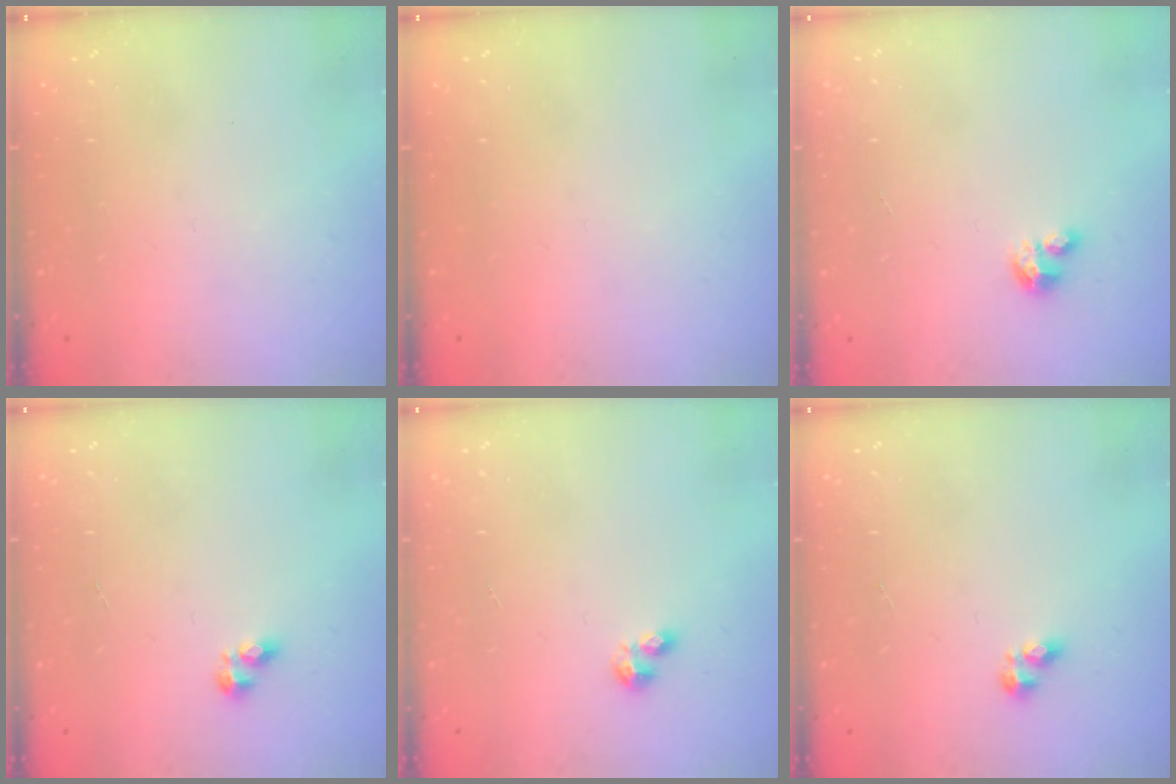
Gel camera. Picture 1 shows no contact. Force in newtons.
{"total": 0.0}
{"total": 2.4, "press": 2.4, "slide": 0.1}
{"total": 2.7, "press": 2.6, "slide": 0.5}
{"total": 2.1, "press": 2.1, "slide": 0.3}
{"total": 2.7, "press": 2.6, "slide": 0.5}